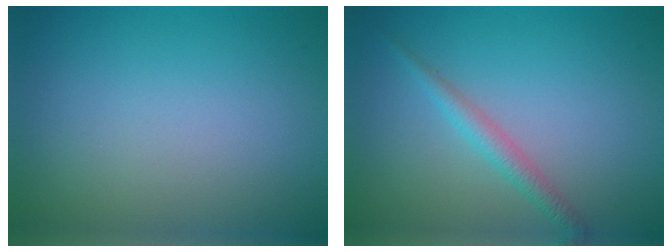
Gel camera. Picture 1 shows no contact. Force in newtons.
{"total": 1.8, "press": 1.8, "slide": 0.0}